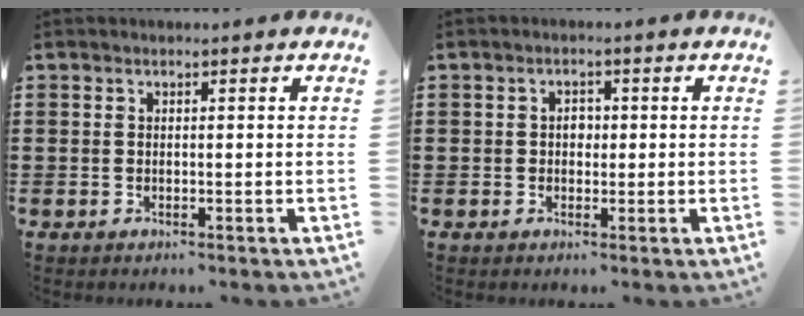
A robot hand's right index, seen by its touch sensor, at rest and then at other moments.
{"total": 1.9, "force": [0.0, 1.3, 1.4], "torque": [-0.027, 0.006, -0.002]}